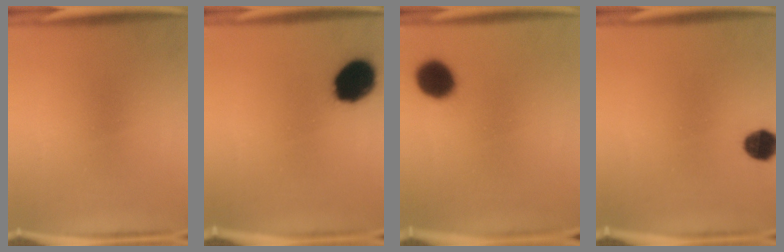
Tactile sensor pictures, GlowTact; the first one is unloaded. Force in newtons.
{"total": 13.4}
{"total": 9.1}
{"total": 5.8}